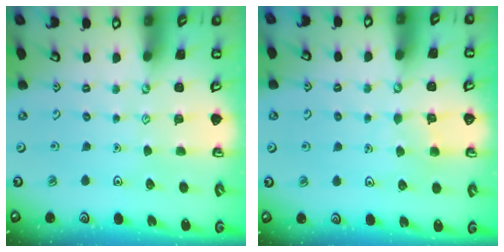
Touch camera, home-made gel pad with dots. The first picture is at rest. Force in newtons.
{"total": 5.7, "press": 5.7, "slide": 0.5}